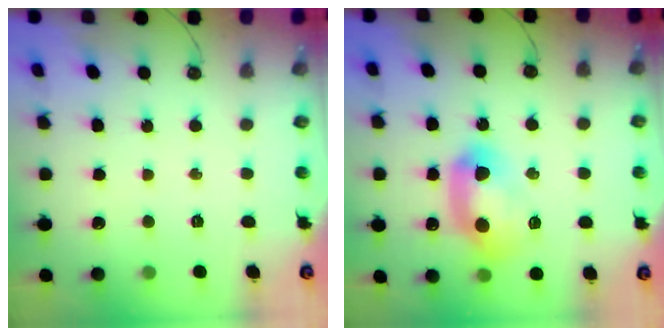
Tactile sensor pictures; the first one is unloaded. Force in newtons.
{"total": 14.2, "press": 14.2, "slide": 0.8}